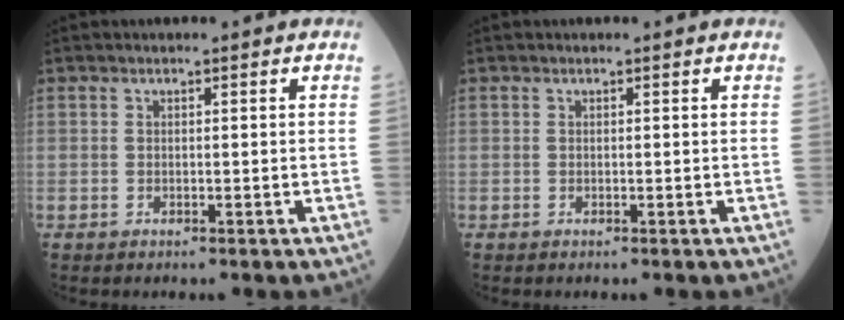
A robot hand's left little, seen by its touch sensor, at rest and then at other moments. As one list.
[{"total": 0.0}]